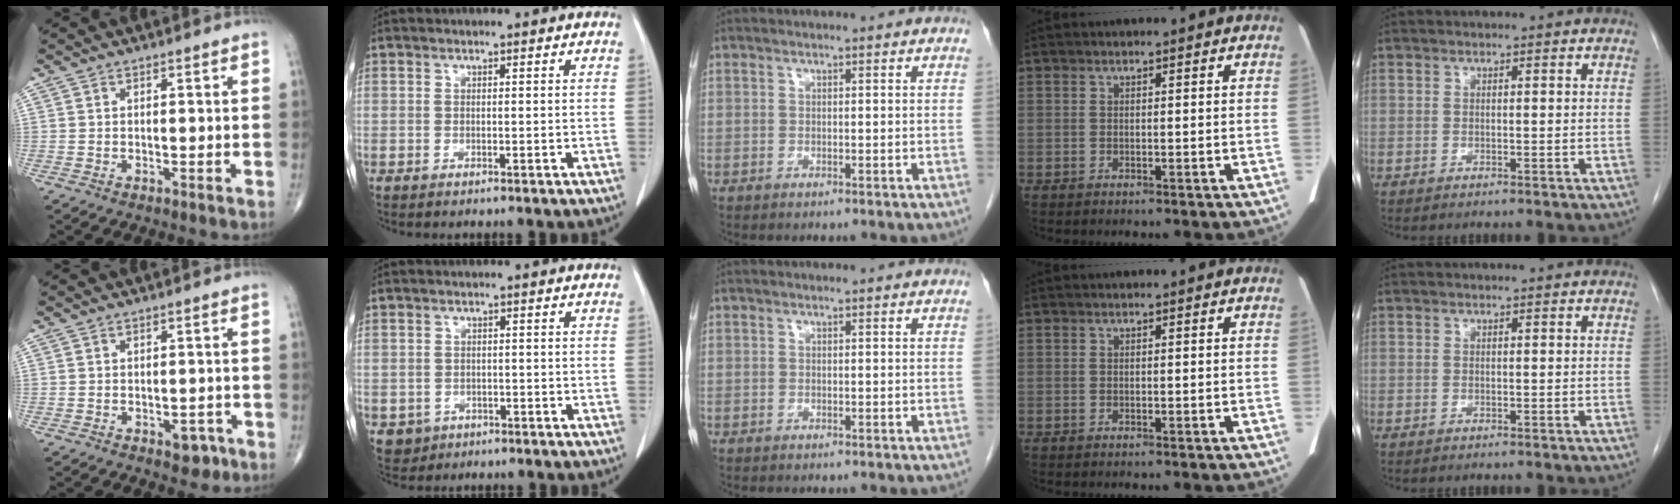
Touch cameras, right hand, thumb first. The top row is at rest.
{"thumb": {"total": 3.3, "force": [-1.7, 2.0, 1.9], "torque": [-0.006, 0.010, -0.018]}, "index": {"total": 3.2, "force": [-1.1, 2.9, 0.5], "torque": [-0.006, 0.005, -0.012]}}